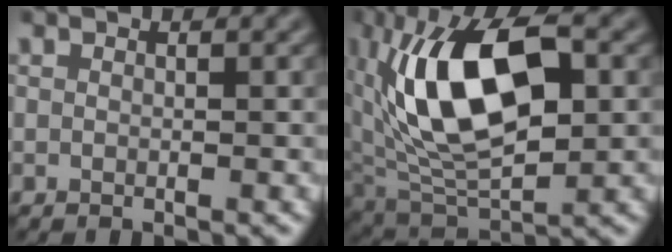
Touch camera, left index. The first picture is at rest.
{"total": 12.7, "force": [2.4, 6.3, 10.8], "torque": [-0.183, 0.017, 0.034]}